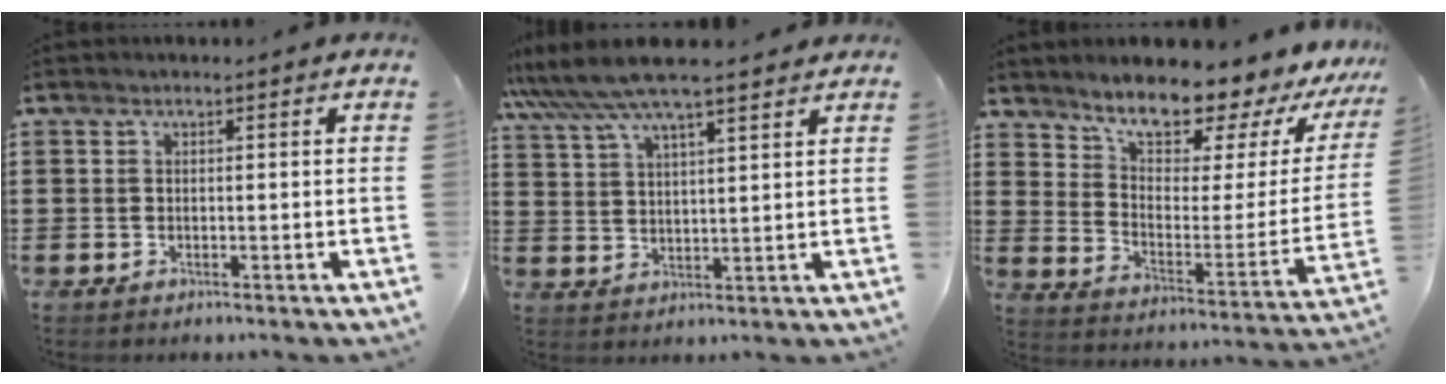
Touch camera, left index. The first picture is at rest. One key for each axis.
{"total": 7.7, "fx": 6.6, "fy": 1.0, "fz": 3.9, "tx": -0.096, "ty": -0.020, "tz": 0.116}
{"total": 9.3, "fx": 8.5, "fy": 2.4, "fz": 3.1, "tx": -0.074, "ty": -0.077, "tz": 0.141}